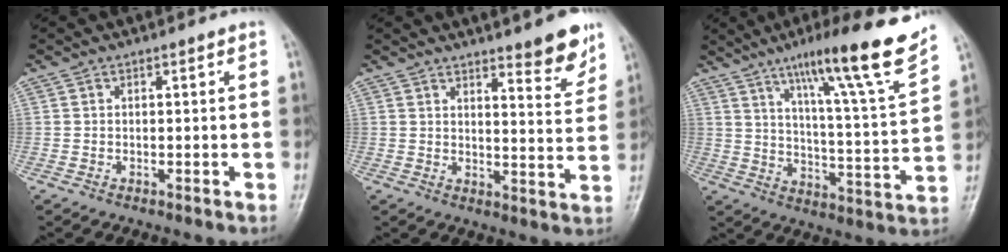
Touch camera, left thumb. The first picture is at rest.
{"total": 8.0, "force": [5.9, 1.7, 5.1], "torque": [-0.047, -0.044, 0.083]}
{"total": 19.0, "force": [13.3, 0.7, 13.6], "torque": [-0.185, -0.070, 0.201]}